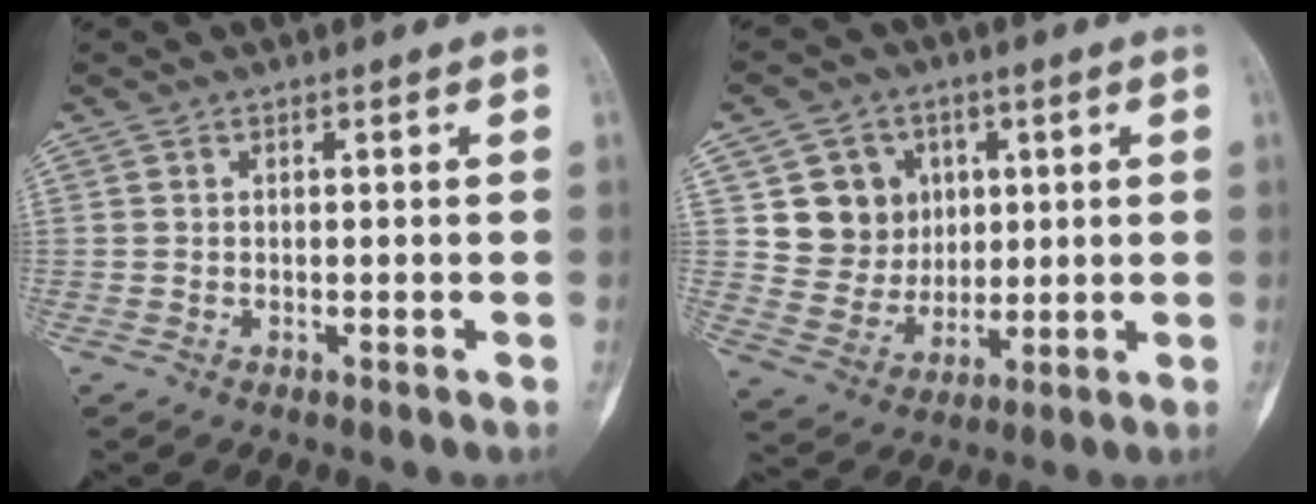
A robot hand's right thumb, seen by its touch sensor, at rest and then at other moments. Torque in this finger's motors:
{"motor_torque": [1.01, 0.81, 0.28, -0.14, 0.01]}